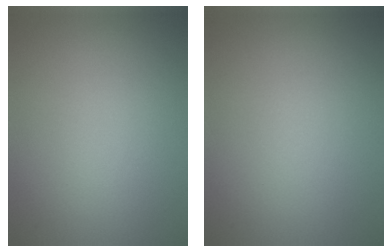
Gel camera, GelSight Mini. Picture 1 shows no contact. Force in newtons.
{"total": 0.0}